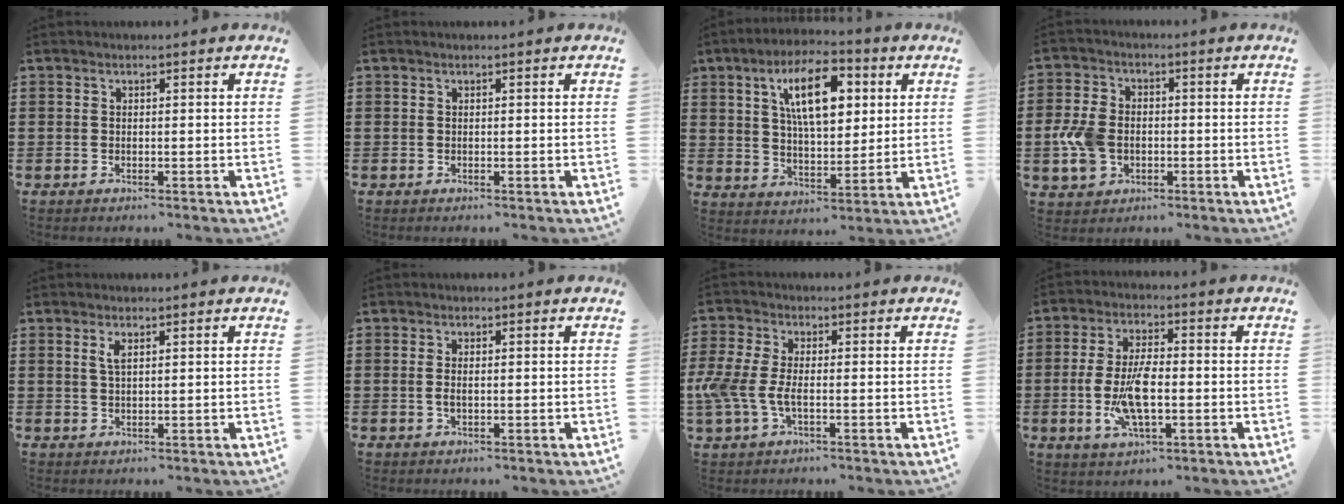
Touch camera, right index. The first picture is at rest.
{"total": 0.0}
{"total": 11.6, "force": [4.8, 5.0, 9.3], "torque": [-0.168, 0.011, 0.080]}
{"total": 7.1, "force": [-1.2, 5.1, 4.8], "torque": [-0.130, 0.001, -0.029]}
{"total": 1.9, "force": [0.9, 0.6, 1.6], "torque": [-0.035, 0.003, 0.014]}
{"total": 1.7, "force": [-0.1, 0.8, 1.5], "torque": [-0.038, 0.000, -0.006]}
{"total": 5.7, "force": [-1.5, 2.7, 4.9], "torque": [-0.124, -0.010, -0.035]}
{"total": 8.6, "force": [-1.5, 3.2, 7.8], "torque": [-0.175, -0.008, -0.033]}